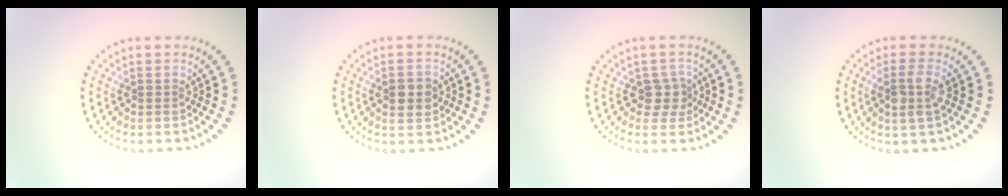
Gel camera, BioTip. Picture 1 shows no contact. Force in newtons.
{"total": 2.6, "press": 2.6, "slide": 0.0}
{"total": 1.8, "press": 1.5, "slide": 1.0}
{"total": 2.3, "press": 2.0, "slide": 1.1}